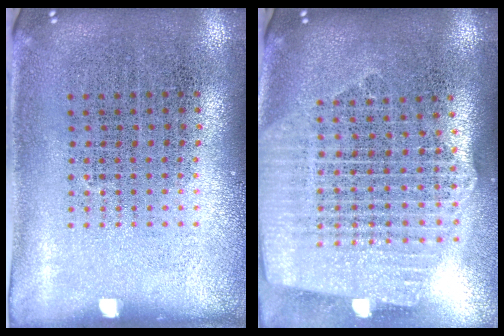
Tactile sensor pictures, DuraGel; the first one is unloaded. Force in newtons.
{"total": 2.6, "press": 2.2, "slide": 1.3}